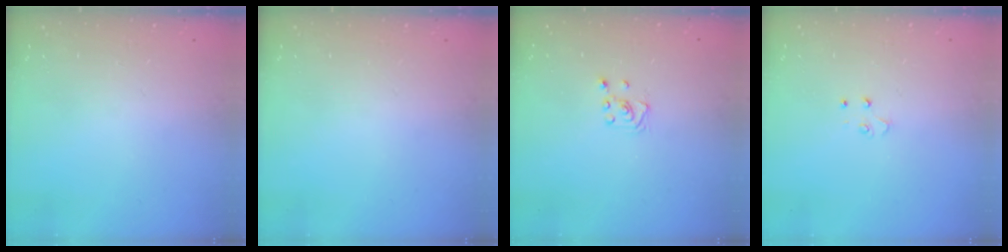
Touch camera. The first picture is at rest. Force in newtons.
{"total": 0.0}
{"total": 3.0, "press": 2.9, "slide": 0.3}
{"total": 3.5, "press": 3.5, "slide": 0.3}